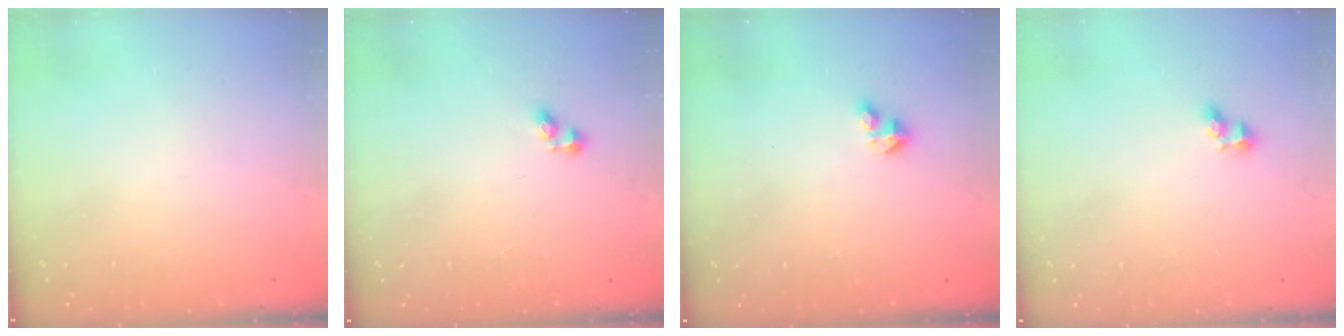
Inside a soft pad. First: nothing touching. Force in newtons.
{"total": 3.0, "press": 2.9, "slide": 0.6}
{"total": 2.9, "press": 2.8, "slide": 0.6}
{"total": 2.7, "press": 2.5, "slide": 1.0}